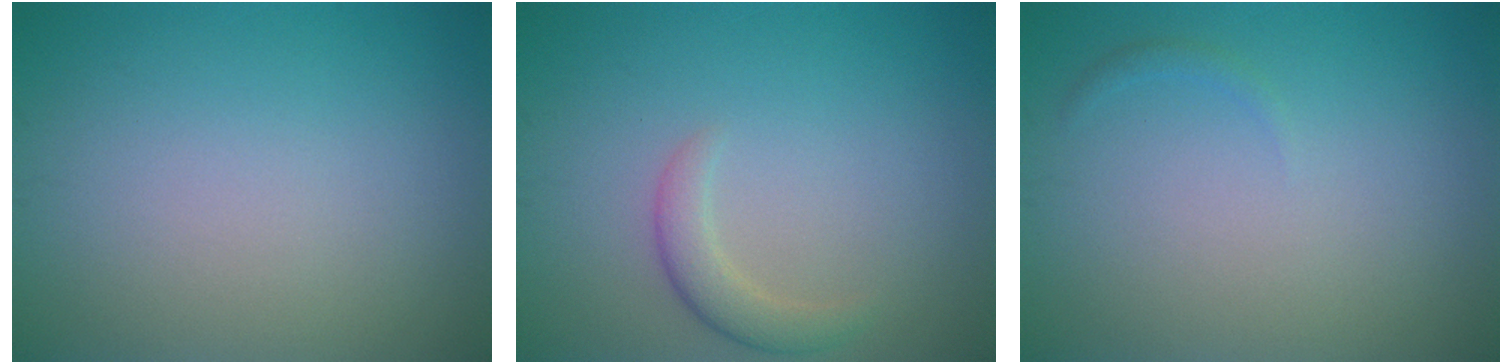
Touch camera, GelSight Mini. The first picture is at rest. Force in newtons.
{"total": 2.1, "press": 2.1, "slide": 0.1}
{"total": 0.6, "press": 0.6, "slide": 0.0}